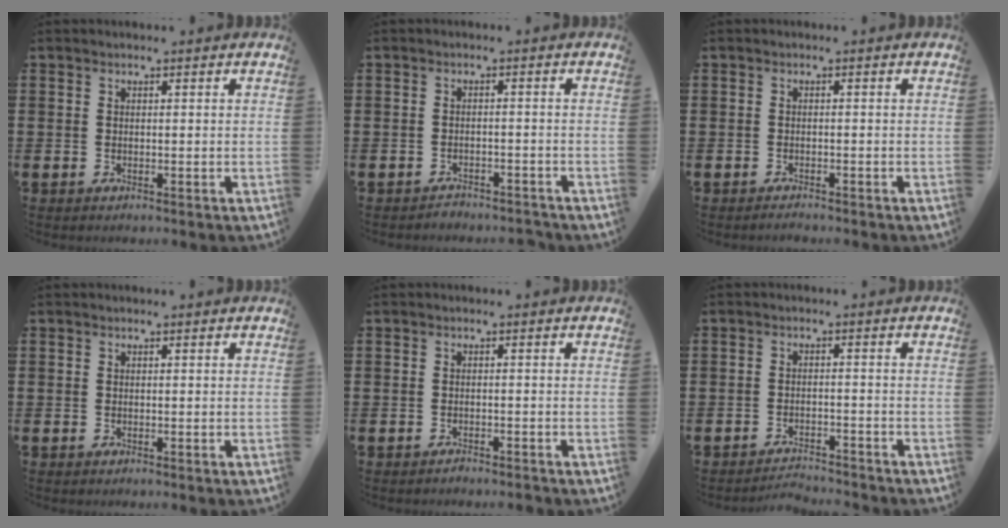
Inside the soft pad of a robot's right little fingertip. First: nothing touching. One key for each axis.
{"total": 1.6, "fx": -1.6, "fy": 0.1, "fz": 0.0, "tx": -0.005, "ty": 0.004, "tz": -0.035}
{"total": 0.7, "fx": -0.6, "fy": 0.0, "fz": 0.2, "tx": -0.005, "ty": -0.003, "tz": -0.012}
{"total": 0.0}
{"total": 0.8, "fx": -0.8, "fy": 0.0, "fz": 0.1, "tx": -0.004, "ty": -0.002, "tz": -0.017}
{"total": 2.3, "fx": -2.3, "fy": -0.1, "fz": -0.1, "tx": -0.004, "ty": 0.003, "tz": -0.050}